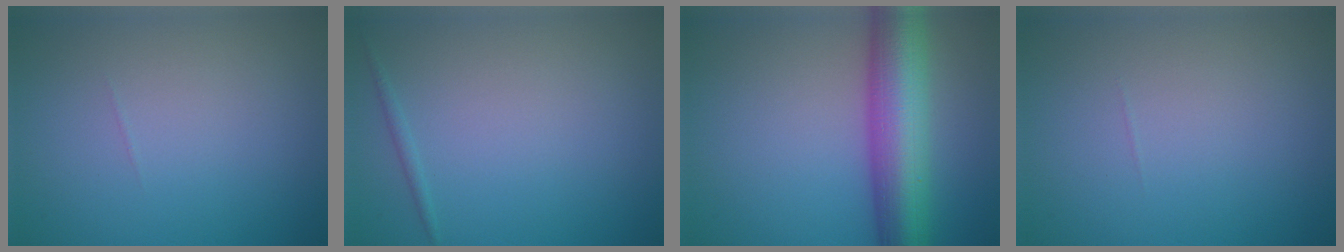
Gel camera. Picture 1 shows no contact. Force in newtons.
{"total": 0.6, "press": 0.6, "slide": 0.1}
{"total": 9.1, "press": 9.1, "slide": 0.1}
{"total": 0.0}